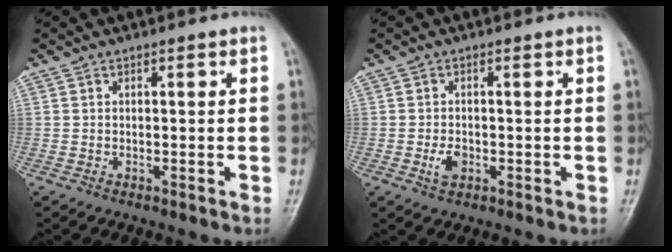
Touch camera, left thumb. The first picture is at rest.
{"total": 2.7, "force": [-0.7, 1.8, 1.8], "torque": [-0.031, 0.000, -0.011]}